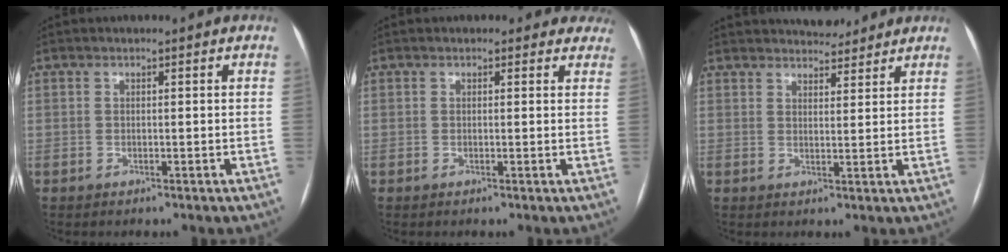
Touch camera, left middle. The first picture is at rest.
{"total": 4.8, "force": [4.3, 2.3, 0.2], "torque": [0.026, 0.000, 0.021]}
{"total": 7.9, "force": [7.4, 2.2, 1.9], "torque": [-0.020, 0.009, 0.098]}